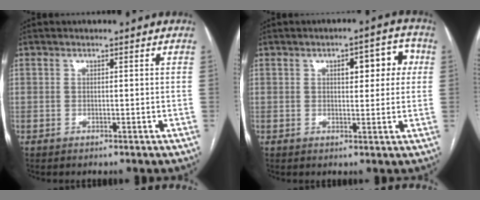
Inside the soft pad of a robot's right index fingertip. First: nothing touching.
{"total": 7.0, "force": [2.0, 2.8, 6.1], "torque": [-0.071, 0.023, 0.024]}